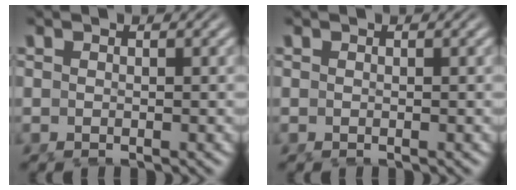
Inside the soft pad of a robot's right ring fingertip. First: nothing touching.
{"total": 0.0}